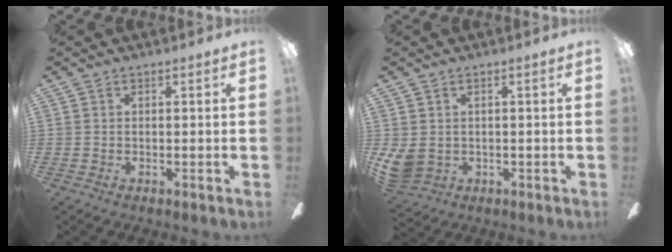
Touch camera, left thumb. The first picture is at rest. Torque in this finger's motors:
{"motor_torque": [-0.35, 0.46, 0.49, -0.45, 0.05]}